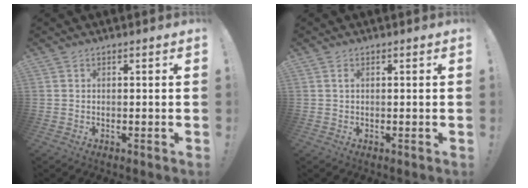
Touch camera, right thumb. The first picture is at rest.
{"total": 0.7, "force": [0.1, 0.3, 0.6], "torque": [-0.012, 0.003, 0.002]}